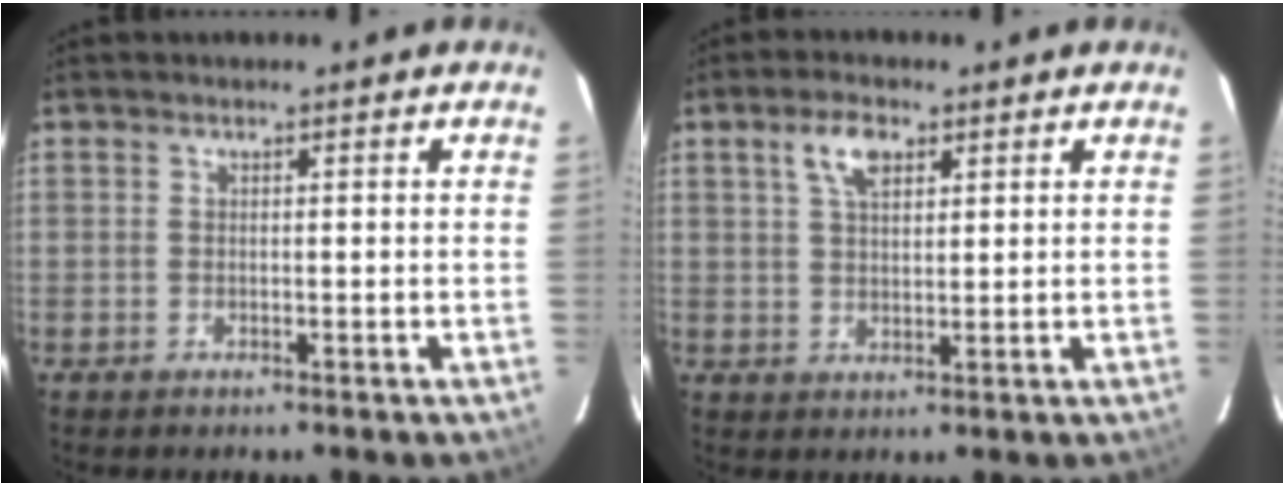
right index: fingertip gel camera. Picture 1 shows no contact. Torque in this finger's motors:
{"motor_torque": [0.14, 0.01, 0.13, 0.05]}